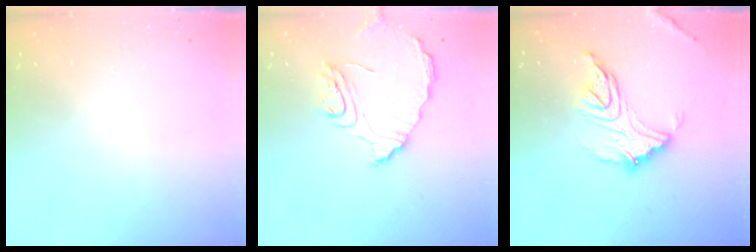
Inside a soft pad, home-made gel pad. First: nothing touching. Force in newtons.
{"total": 11.2, "press": 11.2, "slide": 0.8}
{"total": 14.3, "press": 14.3, "slide": 1.0}